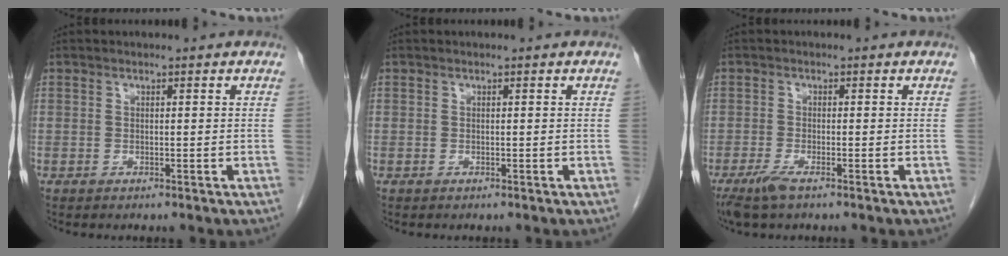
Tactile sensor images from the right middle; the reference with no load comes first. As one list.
[{"total": 0.0}, {"total": 3.1, "force": [-2.1, 0.4, 2.3], "torque": [-0.052, -0.008, -0.042]}]